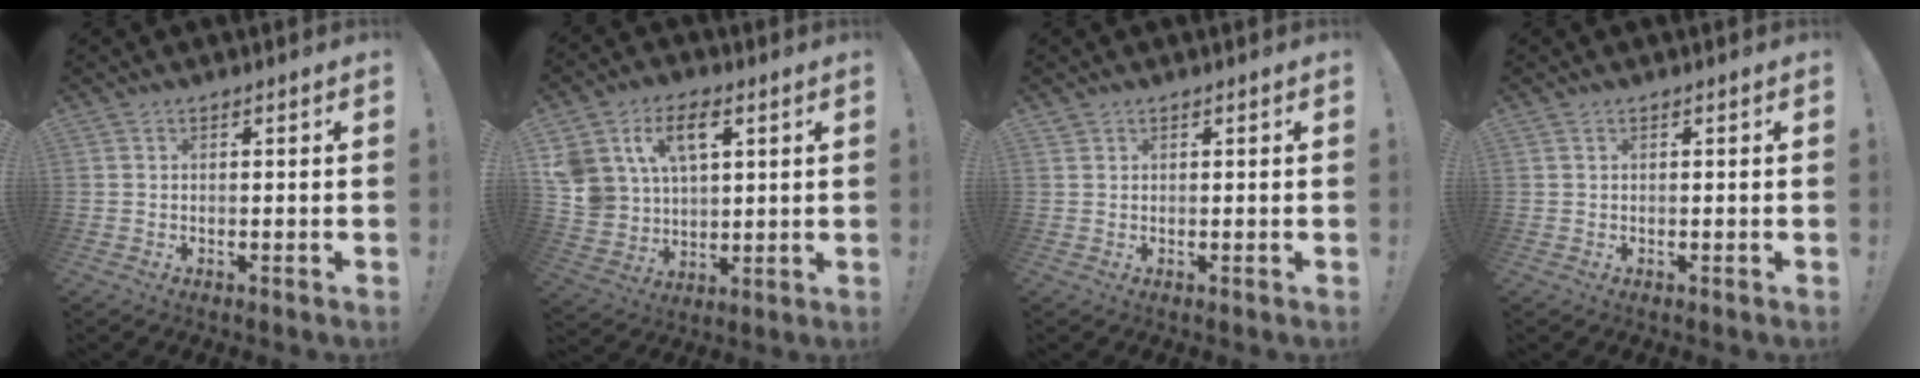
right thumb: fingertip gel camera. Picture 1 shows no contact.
{"total": 13.2, "force": [6.2, 9.2, 7.2], "torque": [-0.129, -0.024, 0.120]}
{"total": 0.8, "force": [0.7, 0.4, 0.2], "torque": [0.005, -0.004, 0.011]}
{"total": 0.0}